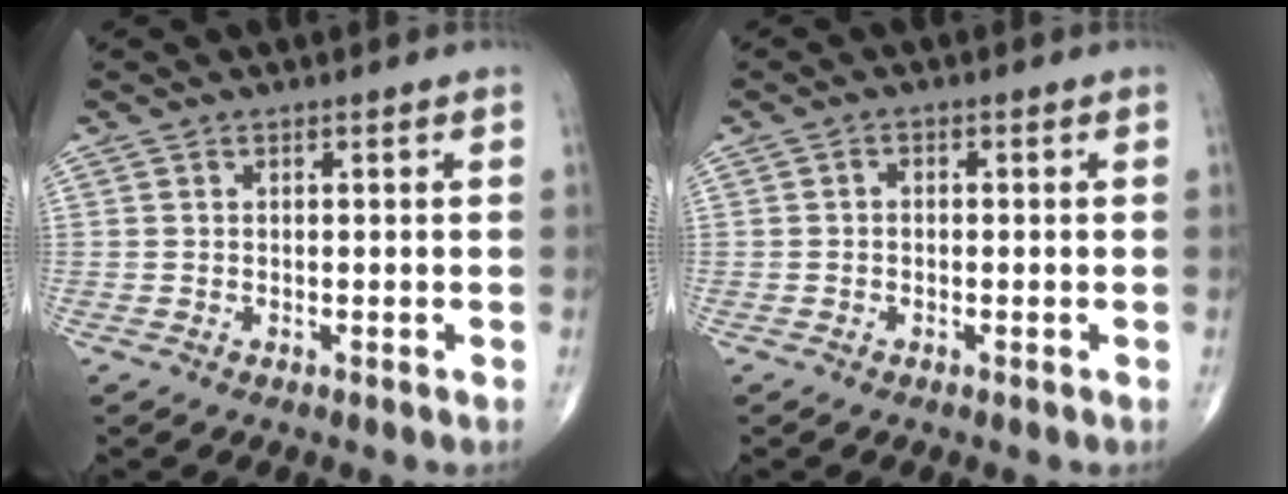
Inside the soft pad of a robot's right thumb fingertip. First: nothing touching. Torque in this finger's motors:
{"motor_torque": [-0.32, -0.24, 0.06, -0.02, 0.04]}